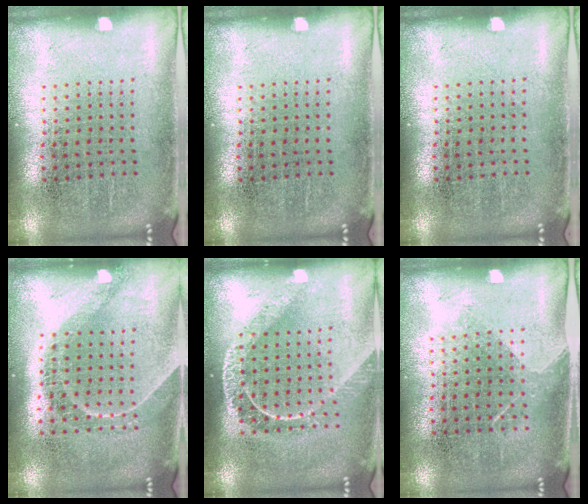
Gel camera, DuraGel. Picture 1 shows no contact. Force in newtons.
{"total": 0.0}
{"total": 0.0}
{"total": 1.3, "press": 1.1, "slide": 0.6}
{"total": 1.8, "press": 1.5, "slide": 1.0}
{"total": 1.2, "press": 1.0, "slide": 0.8}